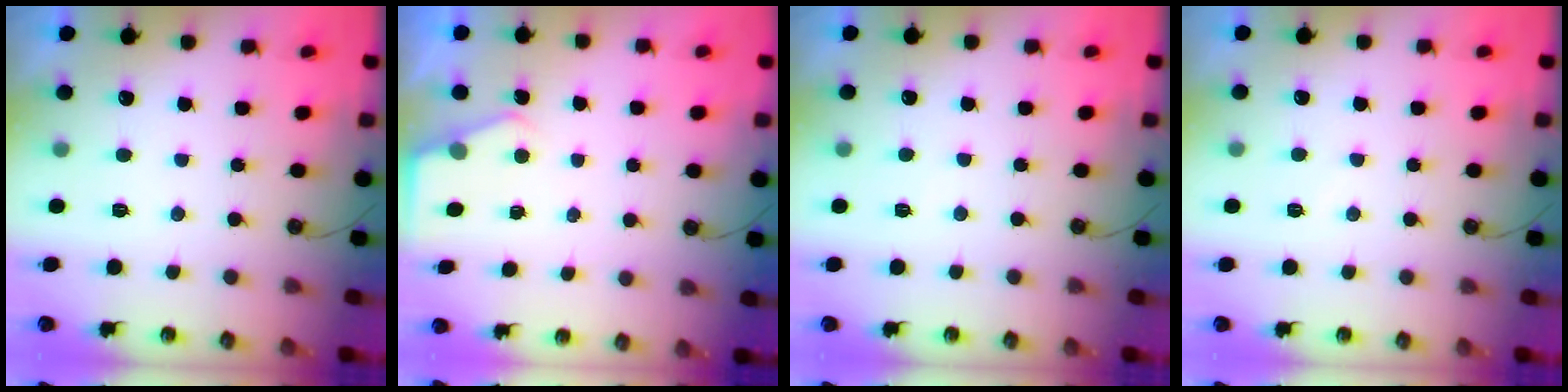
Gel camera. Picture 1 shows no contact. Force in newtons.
{"total": 2.3, "press": 2.3, "slide": 0.4}
{"total": 2.7, "press": 2.7, "slide": 0.5}
{"total": 4.3, "press": 4.2, "slide": 0.6}